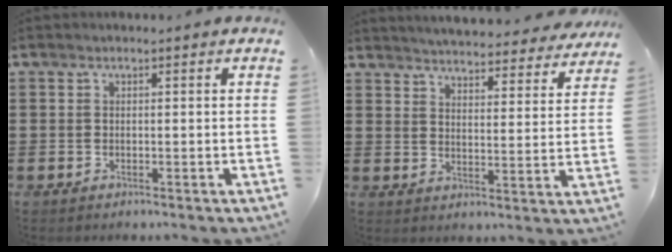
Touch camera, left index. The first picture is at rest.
{"total": 4.6, "force": [4.6, -0.4, 0.5], "torque": [-0.024, -0.038, 0.075]}